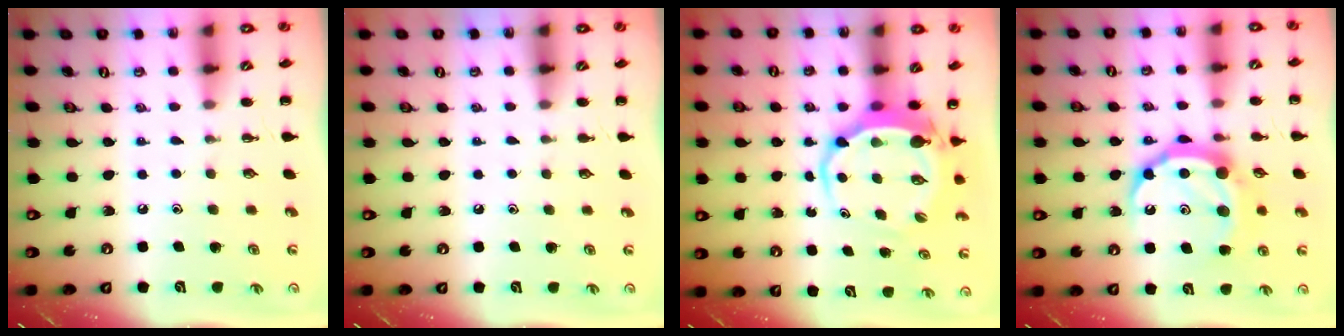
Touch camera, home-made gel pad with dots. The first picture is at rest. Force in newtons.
{"total": 0.9, "press": 0.9, "slide": 0.2}
{"total": 6.9, "press": 6.7, "slide": 1.8}
{"total": 14.6, "press": 14.6, "slide": 1.0}